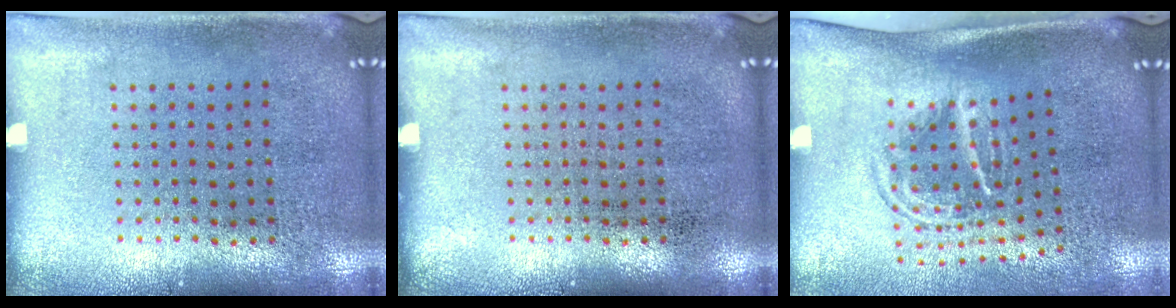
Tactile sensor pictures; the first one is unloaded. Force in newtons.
{"total": 0.0}
{"total": 1.8, "press": 1.2, "slide": 1.3}